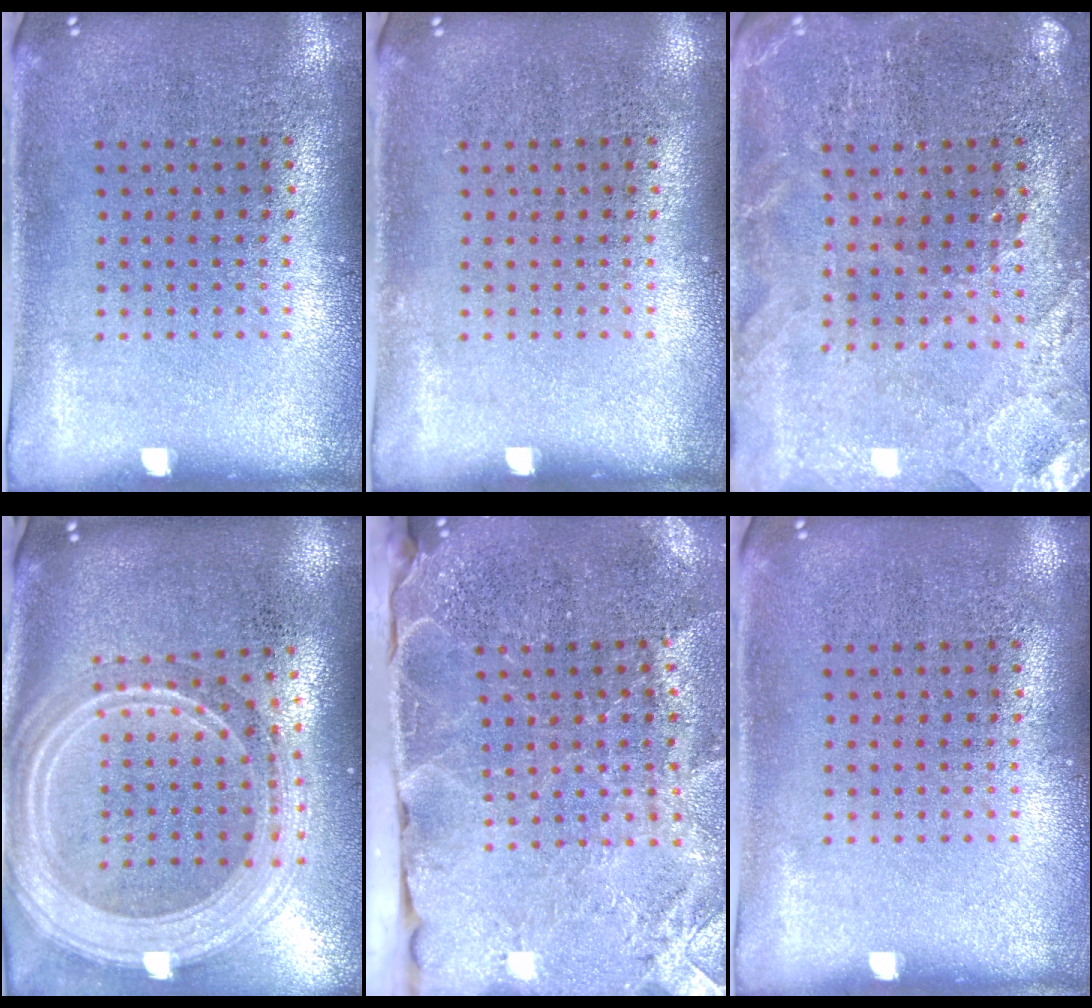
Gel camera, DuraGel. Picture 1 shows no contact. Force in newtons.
{"total": 0.0}
{"total": 0.9, "press": 0.8, "slide": 0.2}
{"total": 2.9, "press": 2.4, "slide": 1.6}
{"total": 3.7, "press": 3.2, "slide": 1.7}
{"total": 0.0}